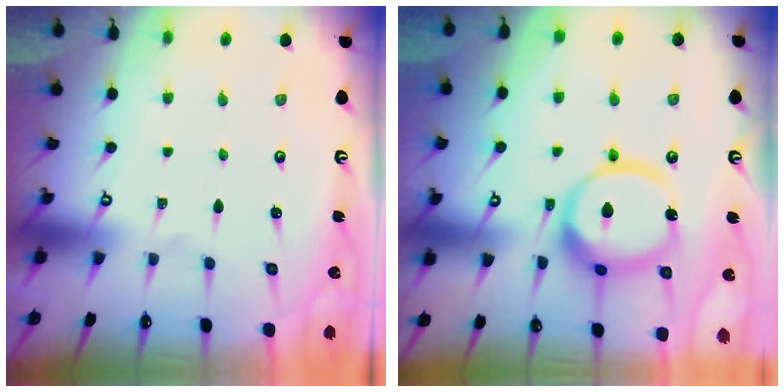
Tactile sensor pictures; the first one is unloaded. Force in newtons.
{"total": 15.8, "press": 15.8, "slide": 1.6}